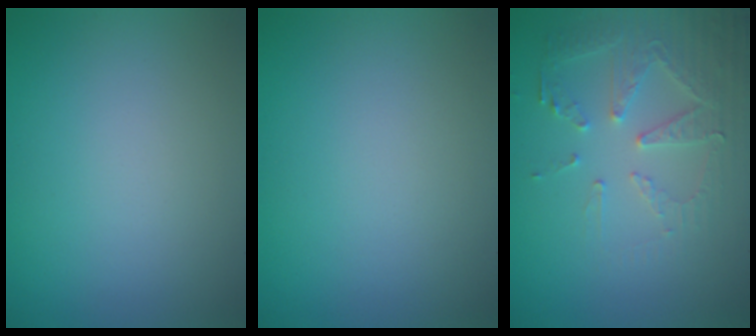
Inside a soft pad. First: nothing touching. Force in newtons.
{"total": 0.0}
{"total": 4.1, "press": 3.7, "slide": 1.7}